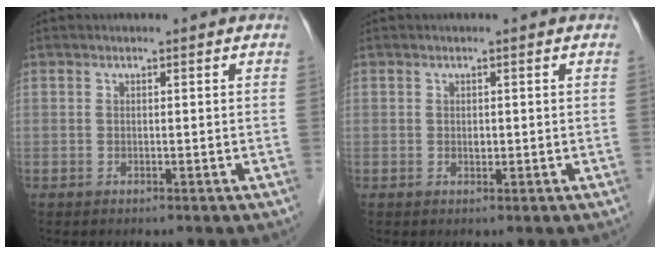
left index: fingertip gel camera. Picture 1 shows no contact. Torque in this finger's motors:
{"motor_torque": [0.04, 0.02, 0.00, 0.00]}